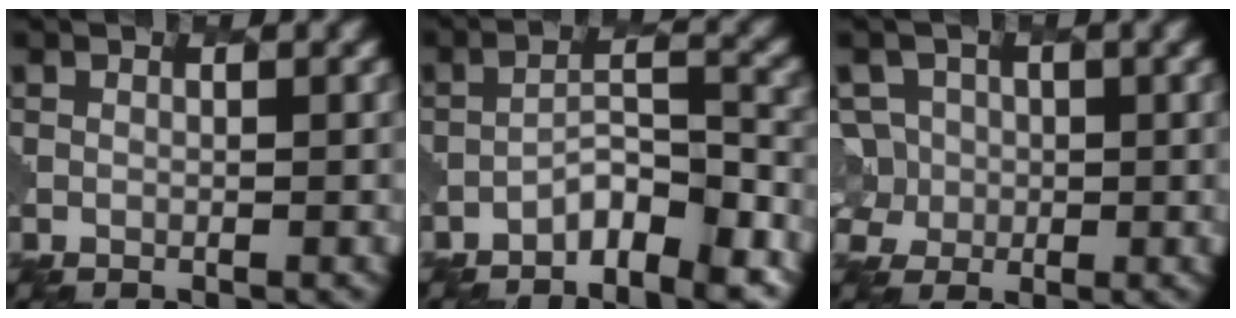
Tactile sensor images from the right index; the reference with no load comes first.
{"total": 4.4, "force": [-3.4, 1.1, 2.6], "torque": [-0.043, 0.007, -0.062]}
{"total": 5.7, "force": [-0.5, 5.4, 1.9], "torque": [-0.045, 0.023, -0.034]}